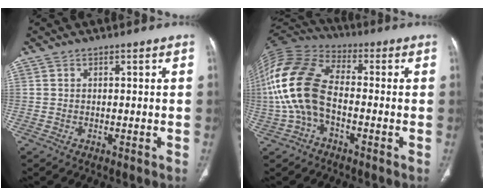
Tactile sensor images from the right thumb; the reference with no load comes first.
{"total": 16.5, "force": [-2.2, 9.7, 13.1], "torque": [-0.283, 0.034, -0.049]}